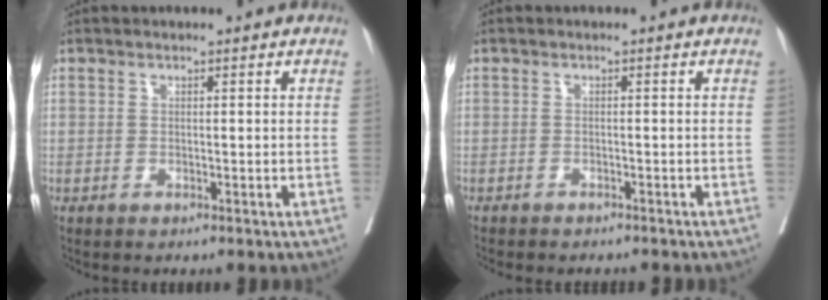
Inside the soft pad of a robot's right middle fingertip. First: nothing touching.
{"total": 5.4, "force": [-4.9, 1.2, 1.9], "torque": [-0.021, -0.006, -0.060]}